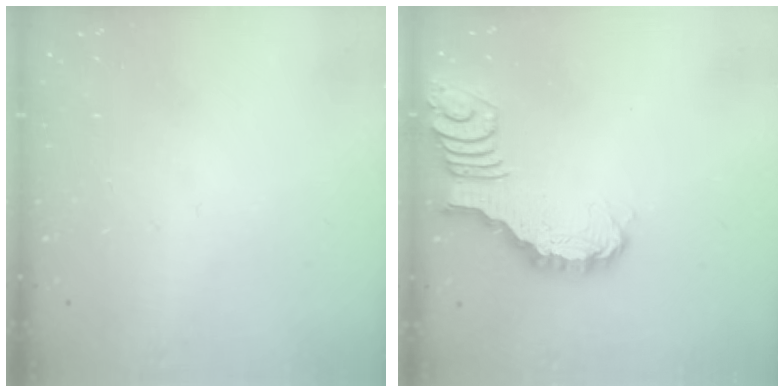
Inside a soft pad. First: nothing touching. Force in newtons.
{"total": 2.7, "press": 2.7, "slide": 0.4}